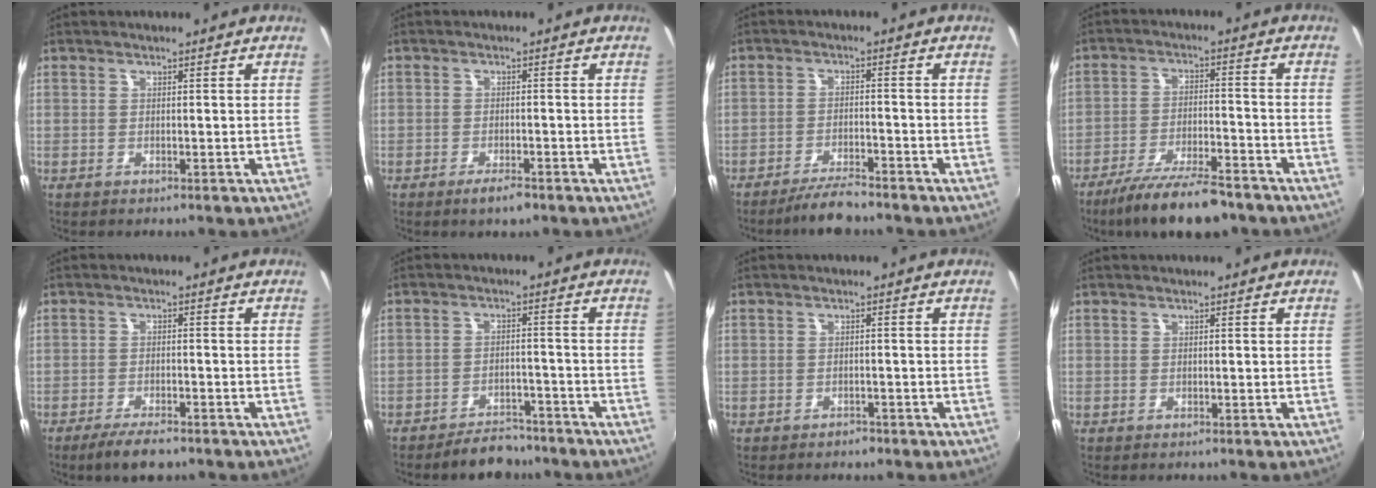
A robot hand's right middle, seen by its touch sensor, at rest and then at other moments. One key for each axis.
{"total": 2.9, "fx": -2.1, "fy": 0.8, "fz": 1.9, "tx": -0.044, "ty": -0.004, "tz": -0.040}
{"total": 5.5, "fx": -5.0, "fy": 0.7, "fz": 2.4, "tx": -0.061, "ty": -0.001, "tz": -0.087}
{"total": 13.2, "fx": -10.5, "fy": 2.8, "fz": 7.4, "tx": -0.155, "ty": -0.019, "tz": -0.175}
{"total": 5.5, "fx": -4.2, "fy": 1.4, "fz": 3.3, "tx": -0.077, "ty": -0.011, "tz": -0.075}
{"total": 6.8, "fx": -5.8, "fy": 2.8, "fz": 1.9, "tx": -0.052, "ty": 0.010, "tz": -0.080}
{"total": 1.5, "fx": -1.1, "fy": 0.9, "fz": 0.2, "tx": -0.007, "ty": 0.003, "tz": -0.015}
{"total": 0.0}